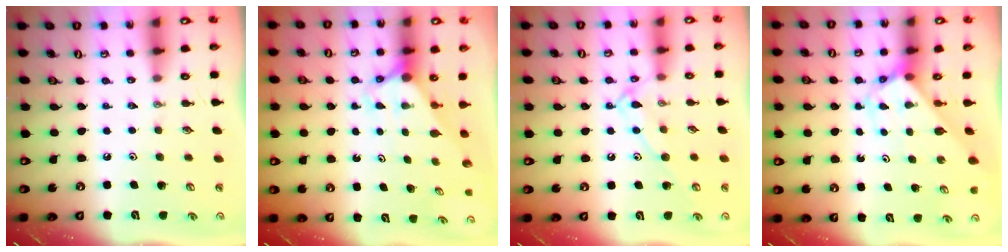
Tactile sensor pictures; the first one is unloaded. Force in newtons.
{"total": 2.7, "press": 2.7, "slide": 0.0}
{"total": 10.3, "press": 10.3, "slide": 0.1}
{"total": 2.9, "press": 2.9, "slide": 0.1}